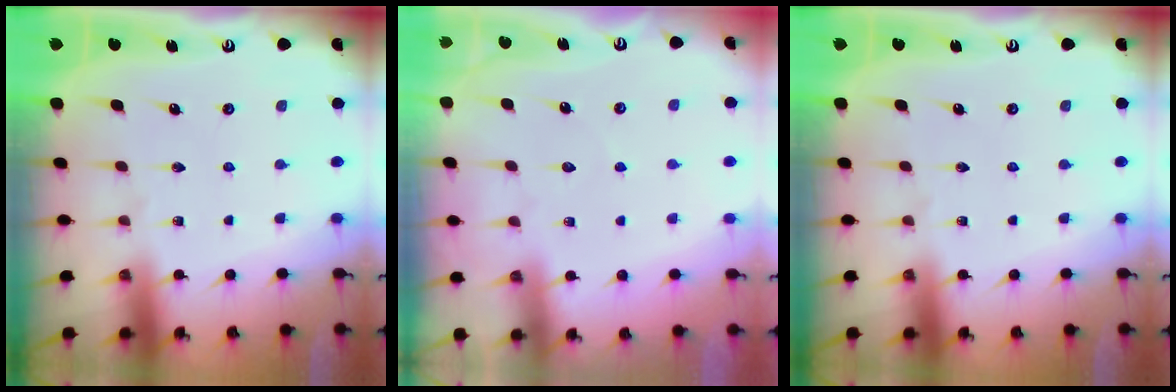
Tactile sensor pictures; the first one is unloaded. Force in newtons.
{"total": 4.0, "press": 3.9, "slide": 0.6}
{"total": 0.0}